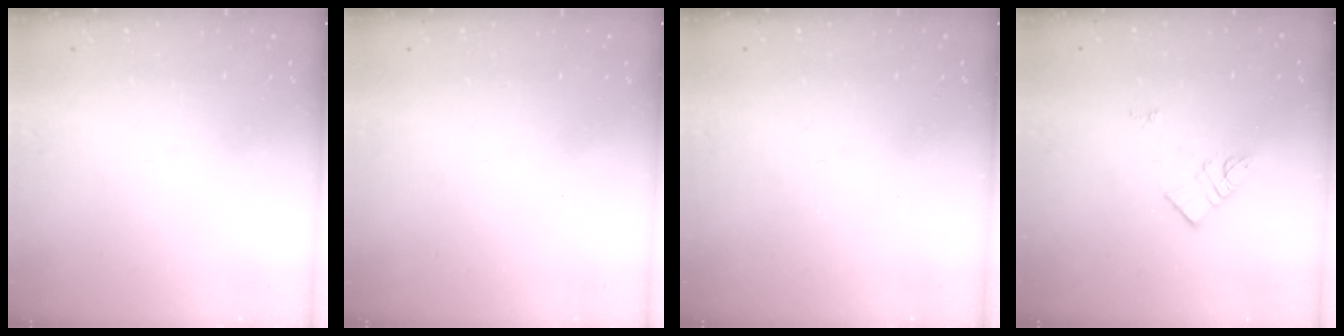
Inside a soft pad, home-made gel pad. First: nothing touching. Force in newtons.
{"total": 1.5, "press": 1.5, "slide": 0.1}
{"total": 0.0}
{"total": 6.2, "press": 6.2, "slide": 0.2}